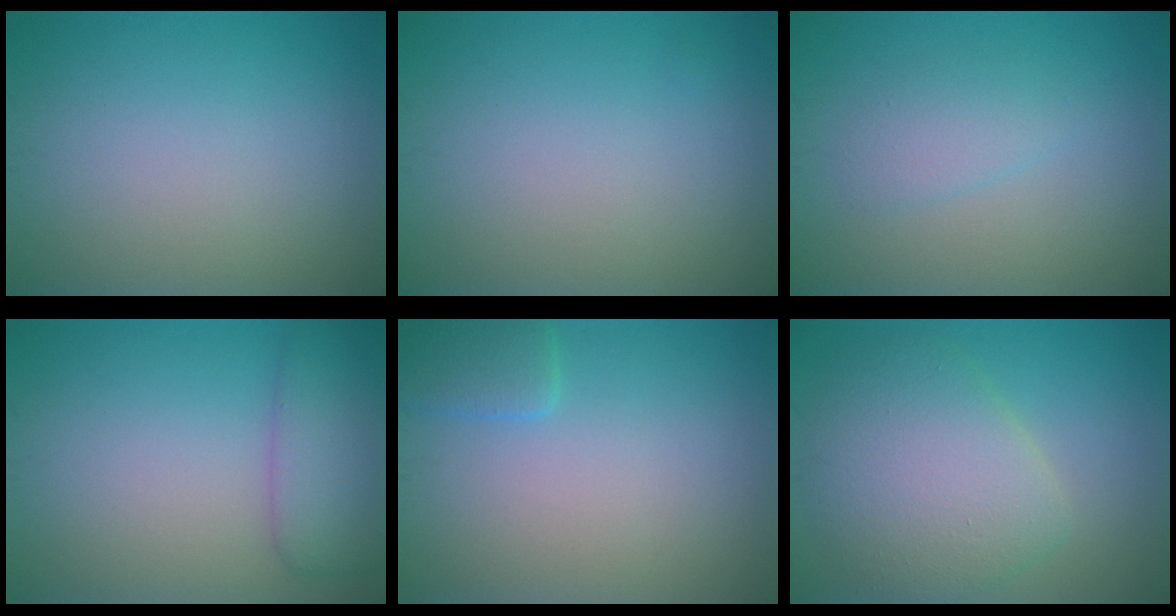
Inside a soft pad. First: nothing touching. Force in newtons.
{"total": 0.0}
{"total": 1.8, "press": 1.8, "slide": 0.1}
{"total": 3.8, "press": 3.8, "slide": 0.1}
{"total": 2.3, "press": 2.3, "slide": 0.2}
{"total": 6.6, "press": 6.6, "slide": 0.2}